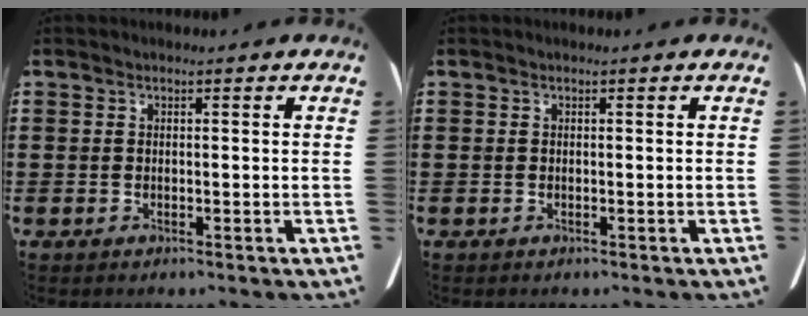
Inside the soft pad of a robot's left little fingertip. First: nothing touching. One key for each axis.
{"total": 0.0}